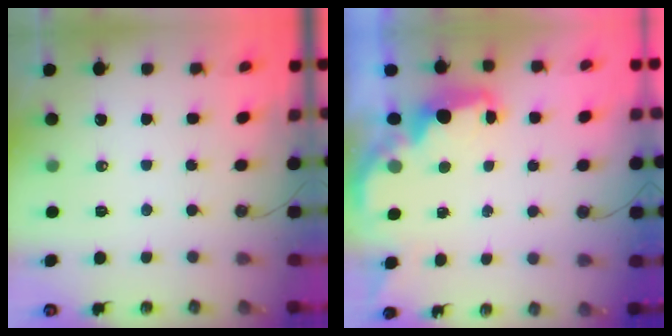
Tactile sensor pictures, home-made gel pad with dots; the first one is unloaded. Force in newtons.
{"total": 2.3, "press": 2.2, "slide": 0.7}